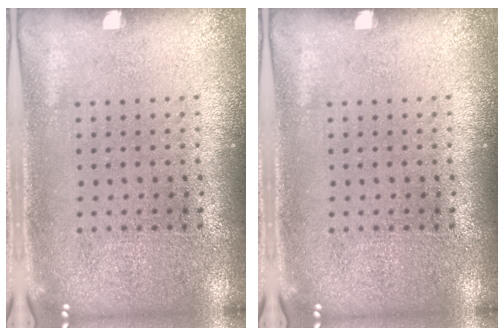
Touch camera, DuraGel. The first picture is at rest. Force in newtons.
{"total": 0.0}